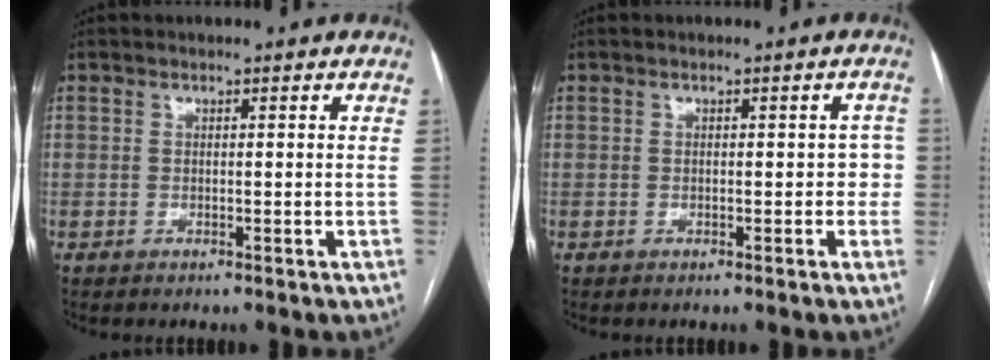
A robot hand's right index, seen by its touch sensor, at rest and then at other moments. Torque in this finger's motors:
{"motor_torque": [-0.02, 0.02, 0.06, 0.00]}